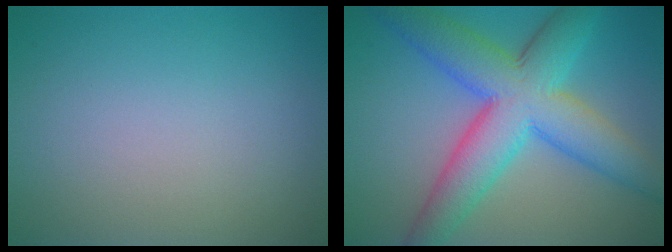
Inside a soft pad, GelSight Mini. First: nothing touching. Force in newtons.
{"total": 9.8, "press": 9.8, "slide": 0.2}